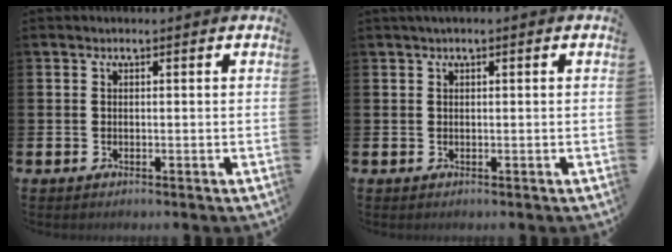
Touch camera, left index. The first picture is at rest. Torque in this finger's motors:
{"motor_torque": [1.10, -1.03, 0.68, 0.15]}